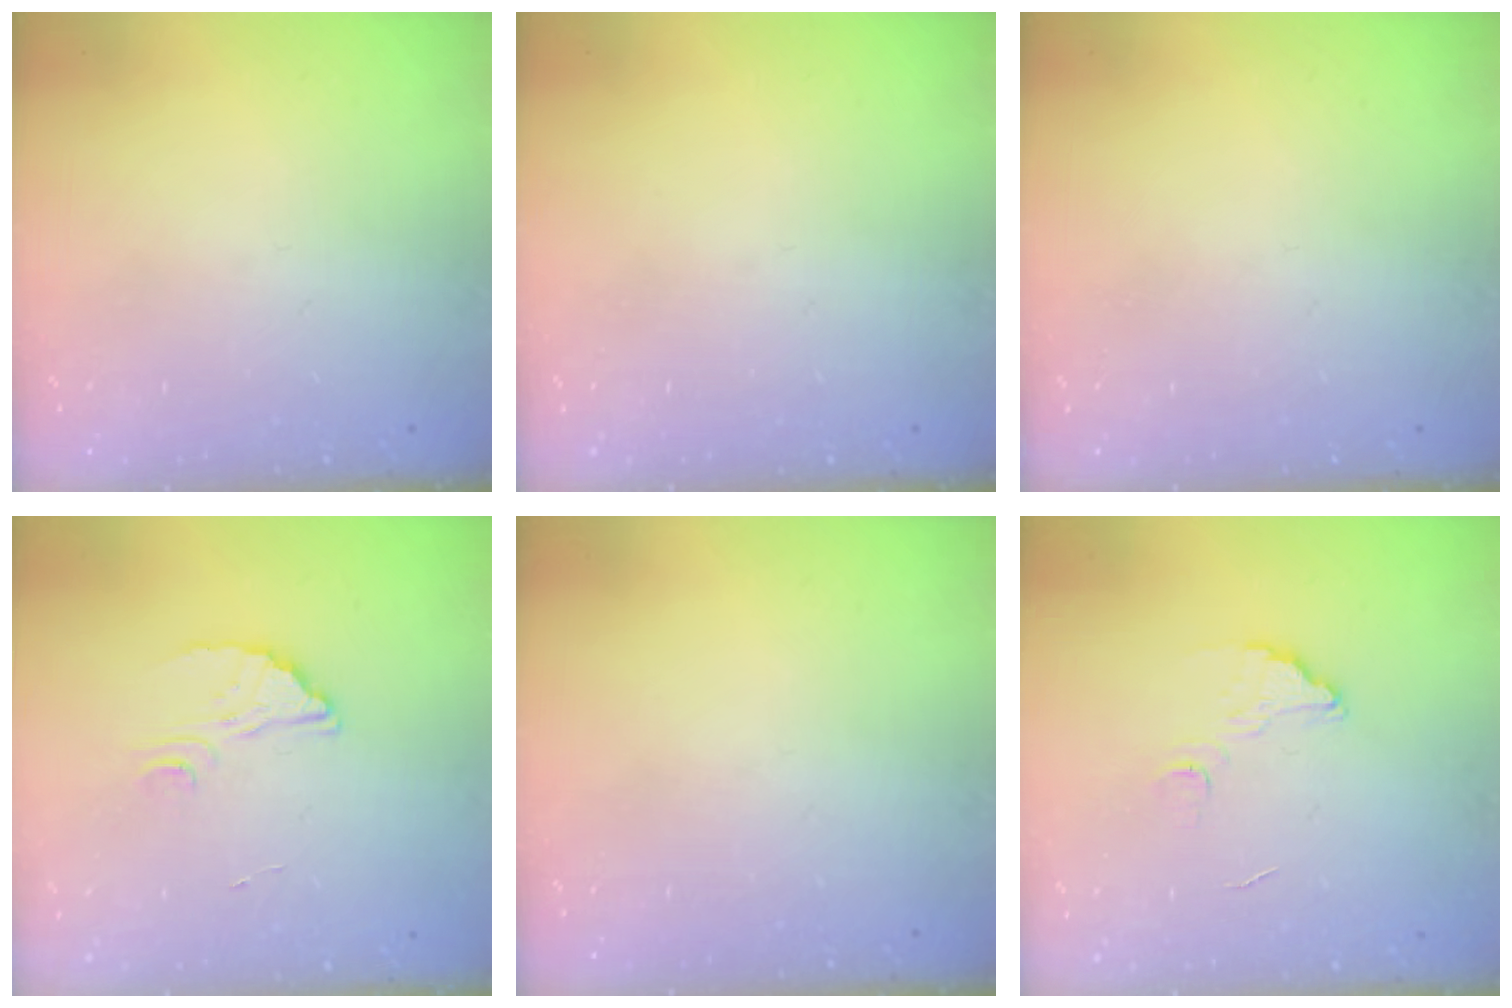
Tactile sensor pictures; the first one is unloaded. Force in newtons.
{"total": 0.0}
{"total": 0.0}
{"total": 3.0, "press": 3.0, "slide": 0.0}
{"total": 0.0}
{"total": 5.9, "press": 5.9, "slide": 0.4}